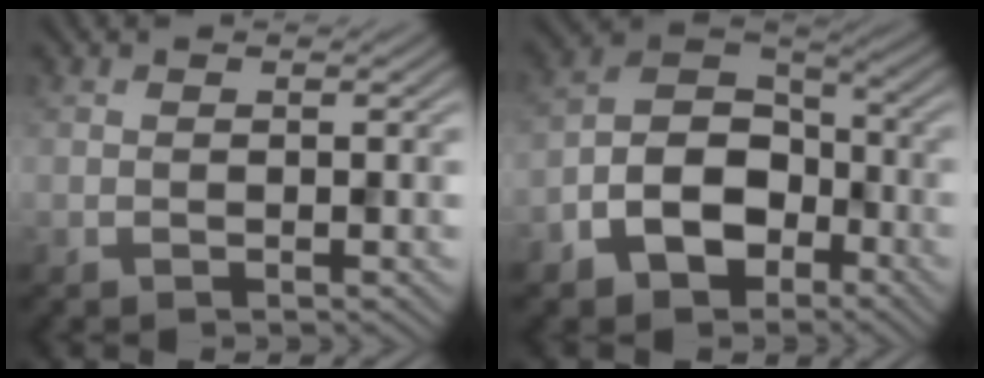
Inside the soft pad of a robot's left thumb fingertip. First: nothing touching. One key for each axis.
{"total": 10.2, "fx": -4.9, "fy": 6.7, "fz": 5.9, "tx": -0.124, "ty": -0.010, "tz": -0.105}